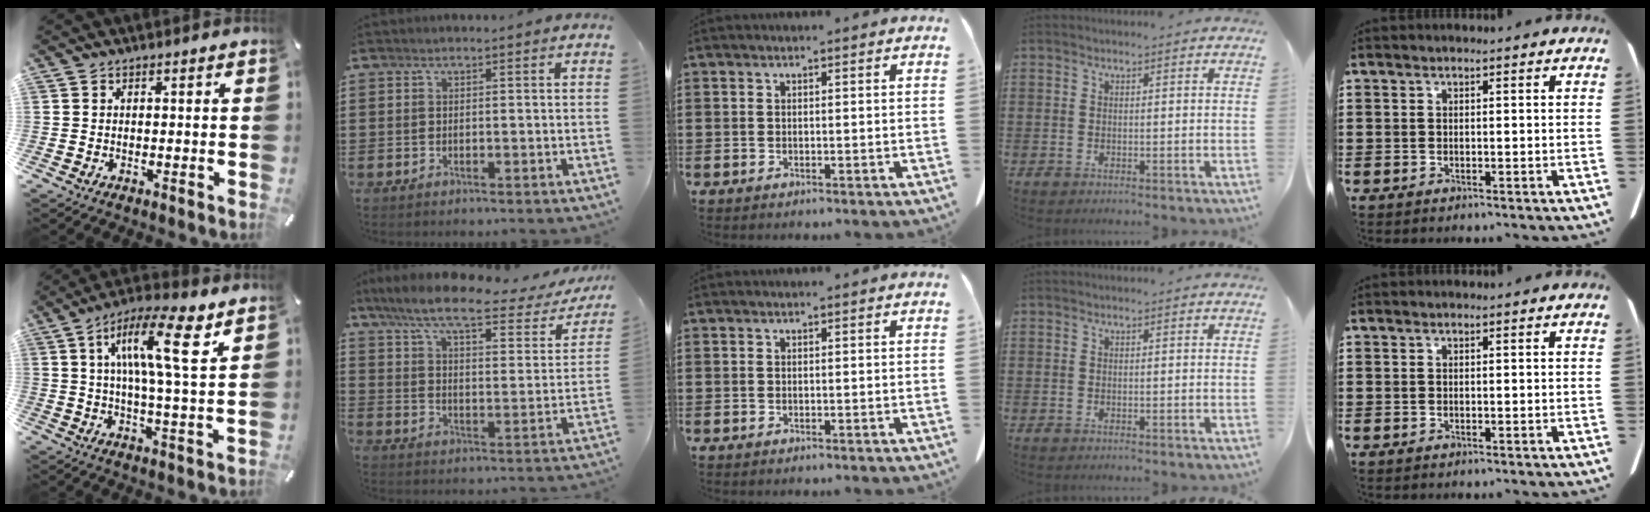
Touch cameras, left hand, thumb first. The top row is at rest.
{"thumb": {"total": 14.9, "force": [6.0, 3.0, 13.2], "torque": [-0.227, -0.014, 0.092]}, "index": {"total": 8.6, "force": [6.8, 0.8, 5.2], "torque": [-0.128, -0.038, 0.111]}}